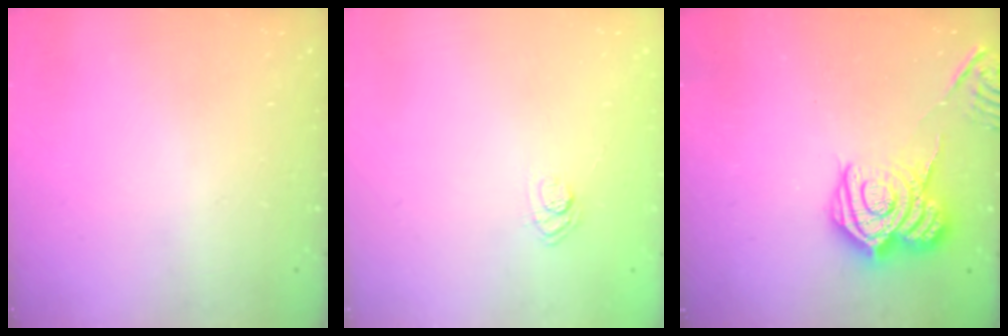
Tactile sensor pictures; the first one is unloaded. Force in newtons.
{"total": 3.8, "press": 3.6, "slide": 1.4}
{"total": 14.4, "press": 14.4, "slide": 1.0}